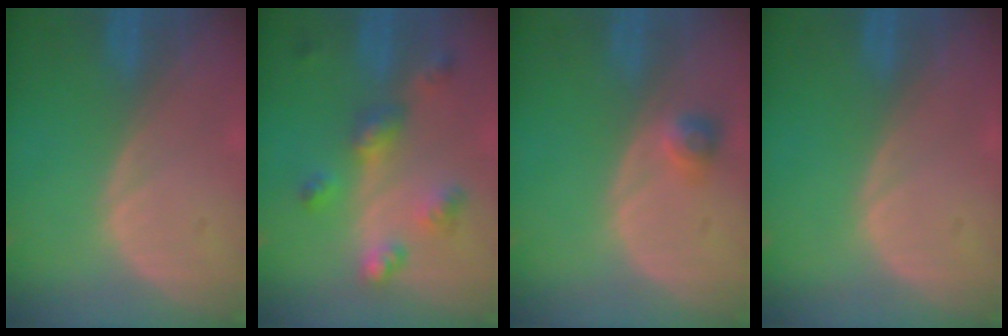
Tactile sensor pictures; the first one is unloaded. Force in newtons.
{"total": 6.7, "press": 5.8, "slide": 3.3}
{"total": 2.2, "press": 2.1, "slide": 0.8}
{"total": 0.0}